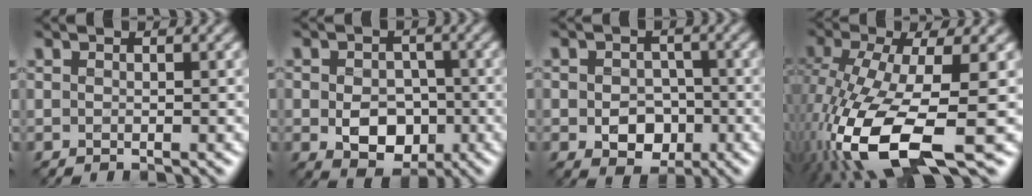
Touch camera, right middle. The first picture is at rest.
{"total": 5.5, "force": [-1.2, 4.1, 3.5], "torque": [-0.065, -0.009, -0.020]}
{"total": 4.2, "force": [-1.1, 3.2, 2.5], "torque": [-0.040, -0.008, -0.018]}
{"total": 11.2, "force": [-4.0, 3.9, 9.7], "torque": [-0.214, -0.018, -0.073]}